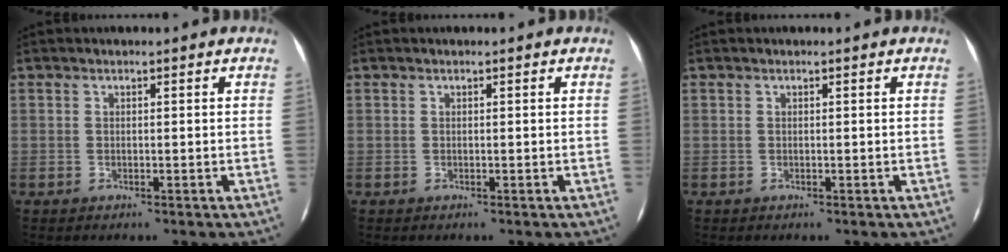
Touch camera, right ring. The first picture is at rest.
{"total": 0.0}
{"total": 0.0}